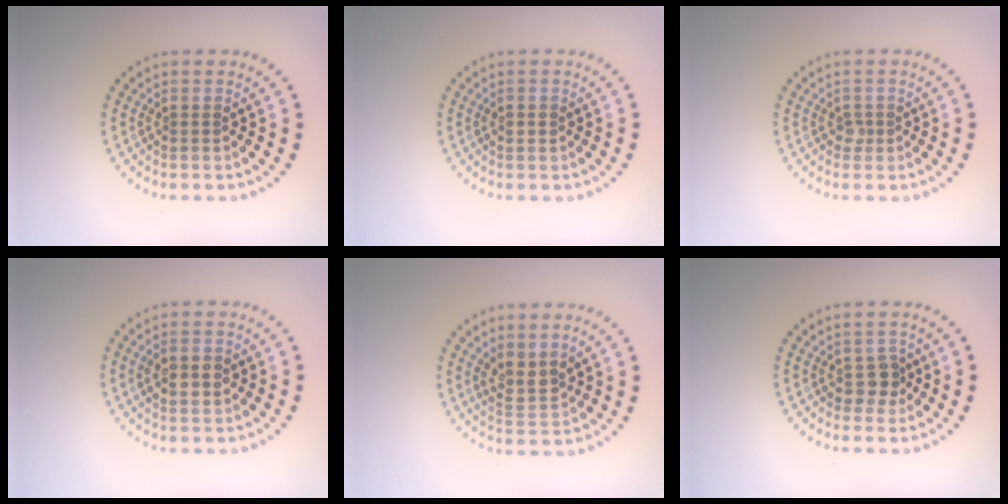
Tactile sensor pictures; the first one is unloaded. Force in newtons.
{"total": 0.9, "press": 0.9, "slide": 0.0}
{"total": 0.8, "press": 0.5, "slide": 0.6}
{"total": 2.8, "press": 2.8, "slide": 0.2}
{"total": 2.4, "press": 2.0, "slide": 1.3}
{"total": 1.7, "press": 1.5, "slide": 0.9}